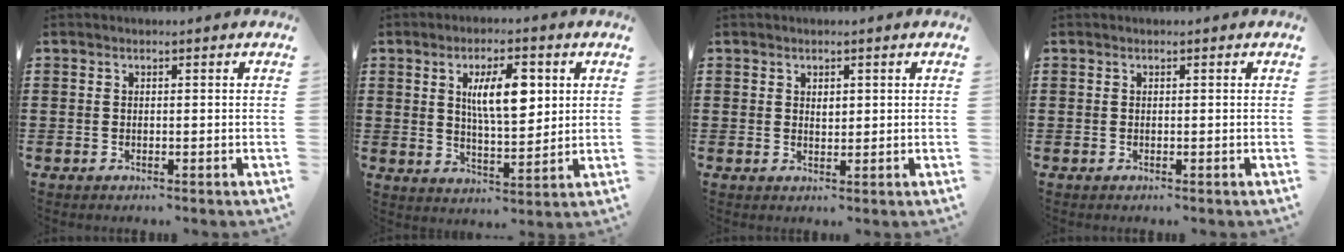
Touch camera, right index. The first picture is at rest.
{"total": 8.5, "force": [2.5, 3.2, 7.5], "torque": [-0.135, 0.004, 0.037]}
{"total": 1.3, "force": [0.6, 0.8, 0.8], "torque": [-0.017, 0.005, 0.011]}
{"total": 0.0}